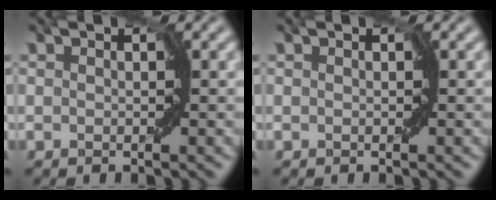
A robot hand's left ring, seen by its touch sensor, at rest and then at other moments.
{"total": 0.0}